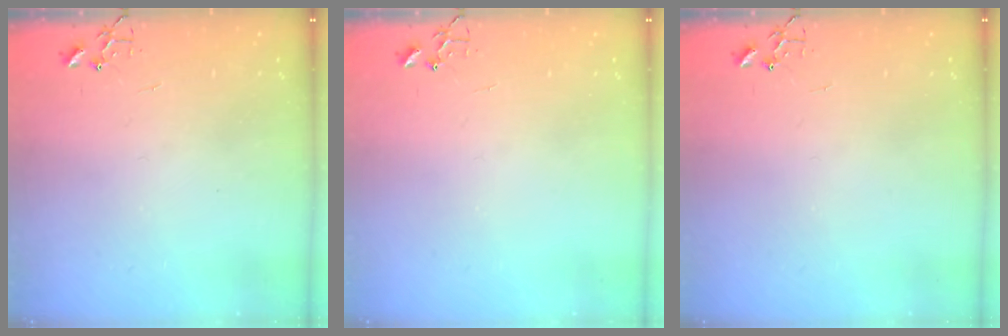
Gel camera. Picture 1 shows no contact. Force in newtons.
{"total": 0.0}
{"total": 0.0}